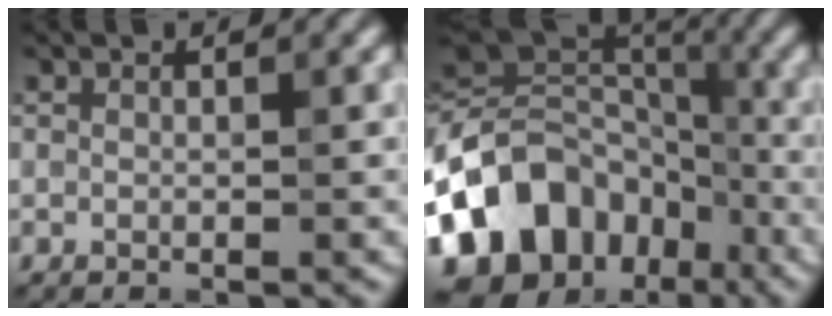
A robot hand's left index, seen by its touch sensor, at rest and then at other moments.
{"total": 14.4, "force": [-7.7, 10.3, 6.4], "torque": [-0.136, 0.017, -0.133]}